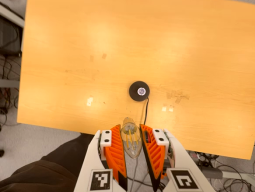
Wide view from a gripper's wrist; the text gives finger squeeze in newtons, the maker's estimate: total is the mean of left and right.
{"total": 13.2, "left": 13.8, "right": 12.5}